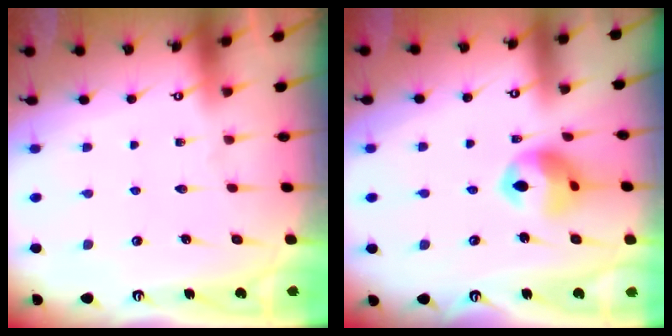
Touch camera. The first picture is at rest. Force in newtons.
{"total": 11.6, "press": 11.6, "slide": 1.1}